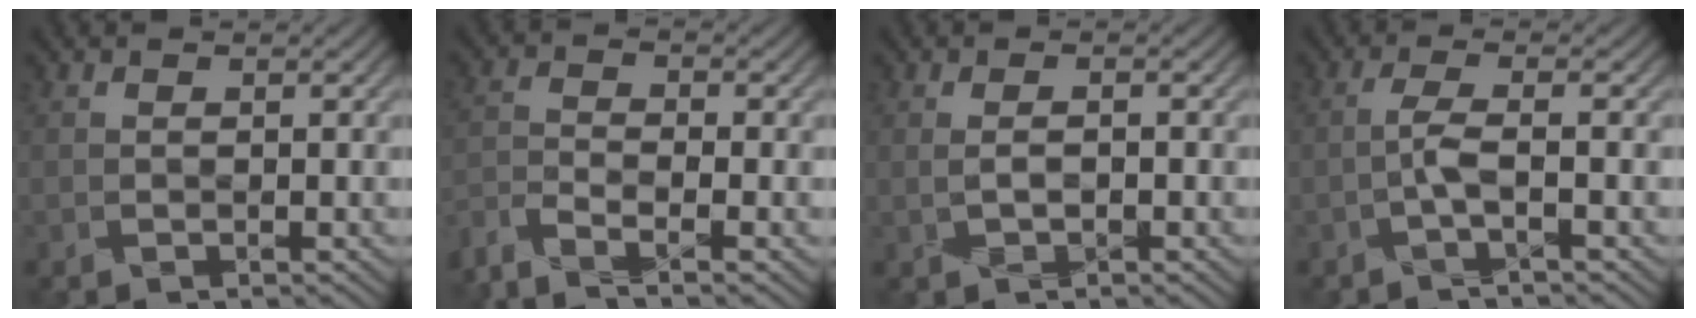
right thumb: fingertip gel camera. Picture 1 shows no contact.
{"total": 6.0, "force": [-4.8, 1.6, 3.3], "torque": [-0.076, -0.010, -0.096]}
{"total": 0.9, "force": [-0.4, 0.3, 0.7], "torque": [-0.014, 0.004, -0.005]}
{"total": 2.3, "force": [-1.1, 0.0, 2.0], "torque": [-0.046, 0.011, -0.031]}